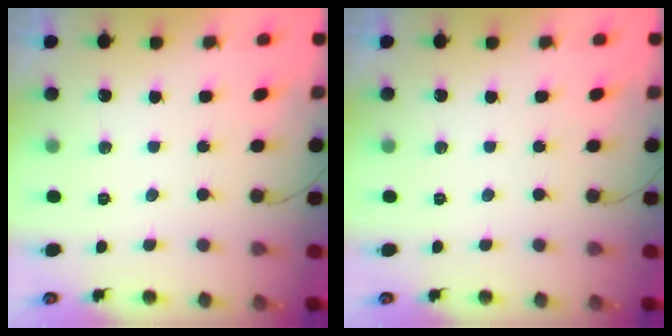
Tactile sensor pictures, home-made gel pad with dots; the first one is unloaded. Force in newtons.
{"total": 0.0}